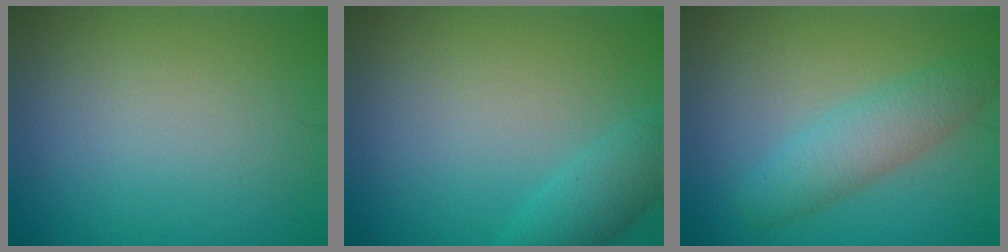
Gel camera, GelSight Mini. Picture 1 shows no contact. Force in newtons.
{"total": 3.0, "press": 3.0, "slide": 0.1}
{"total": 4.0, "press": 4.0, "slide": 0.0}